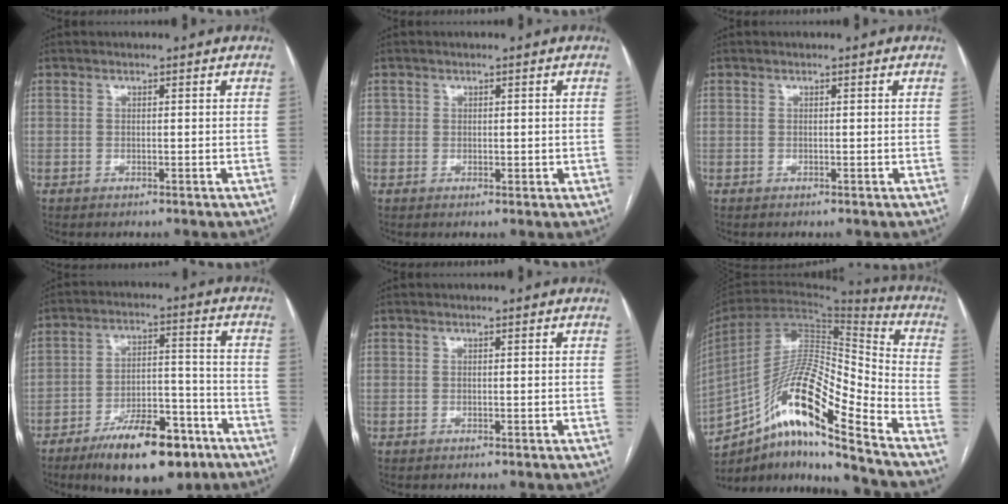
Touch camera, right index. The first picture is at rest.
{"total": 1.7, "force": [0.2, 1.4, 0.9], "torque": [-0.011, 0.003, 0.004]}
{"total": 0.0}
{"total": 14.5, "force": [-9.4, 5.2, 9.7], "torque": [-0.148, 0.019, -0.146]}
{"total": 0.0}
{"total": 19.1, "force": [-12.6, 1.3, 14.3], "torque": [-0.279, 0.012, -0.227]}